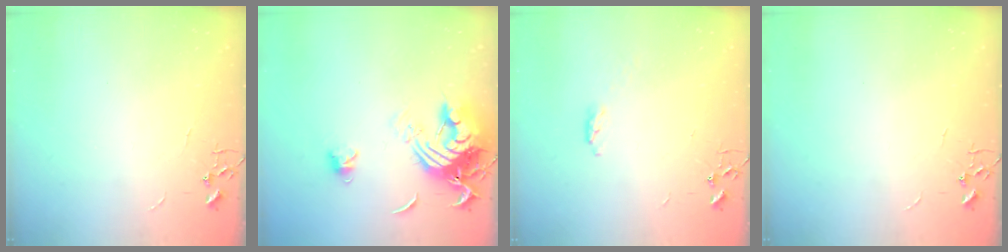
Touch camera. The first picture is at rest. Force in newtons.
{"total": 15.5, "press": 15.4, "slide": 1.8}
{"total": 3.4, "press": 3.4, "slide": 0.5}
{"total": 0.0}